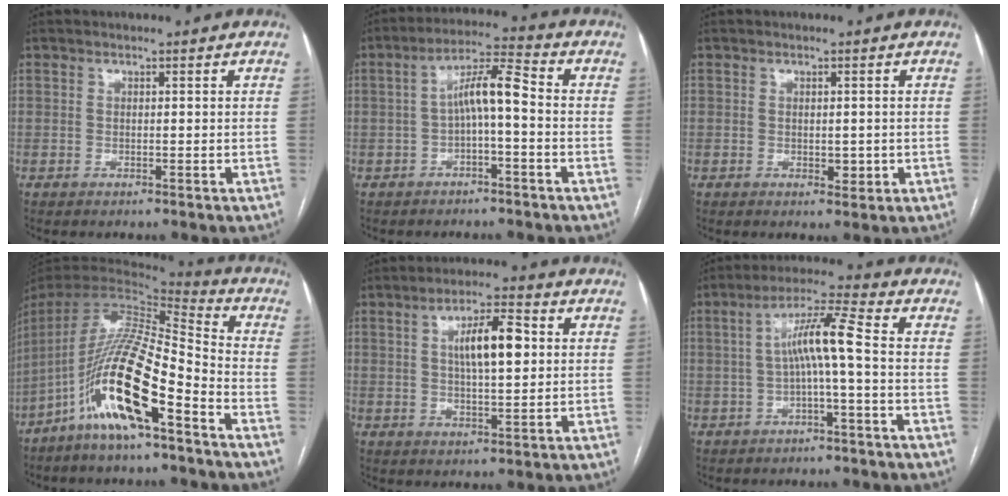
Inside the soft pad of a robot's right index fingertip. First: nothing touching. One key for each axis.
{"total": 7.0, "fx": -0.6, "fy": 1.3, "fz": 6.8, "tx": -0.122, "ty": 0.030, "tz": -0.011}
{"total": 2.1, "fx": -0.2, "fy": 1.4, "fz": 1.5, "tx": -0.017, "ty": -0.001, "tz": 0.001}
{"total": 17.6, "fx": -9.2, "fy": 2.3, "fz": 14.8, "tx": -0.303, "ty": -0.012, "tz": -0.173}
{"total": 8.4, "fx": 1.9, "fy": 2.3, "fz": 7.9, "tx": -0.135, "ty": 0.013, "tz": 0.032}
{"total": 7.5, "fx": -0.3, "fy": 0.1, "fz": 7.5, "tx": -0.134, "ty": 0.026, "tz": -0.006}